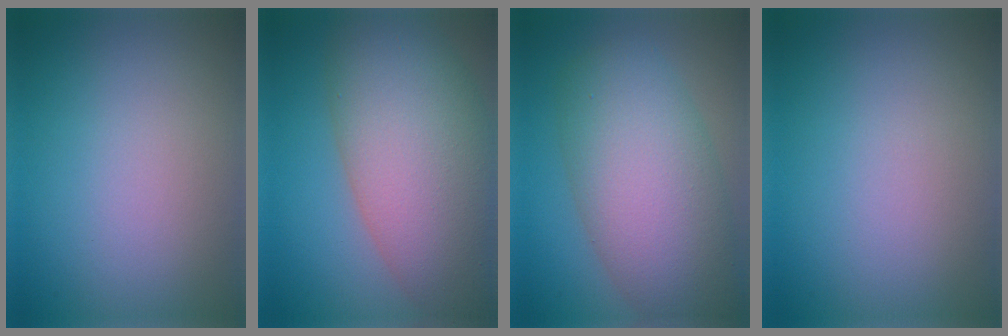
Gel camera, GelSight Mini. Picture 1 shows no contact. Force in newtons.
{"total": 13.1, "press": 13.1, "slide": 1.0}
{"total": 10.0, "press": 10.0, "slide": 0.8}
{"total": 0.0}